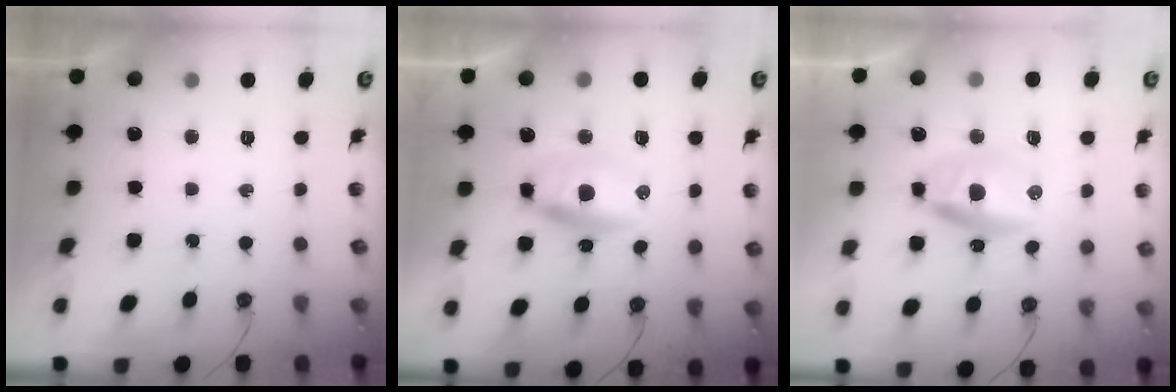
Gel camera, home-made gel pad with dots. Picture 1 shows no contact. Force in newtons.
{"total": 9.7, "press": 9.1, "slide": 3.5}
{"total": 10.3, "press": 10.3, "slide": 0.8}